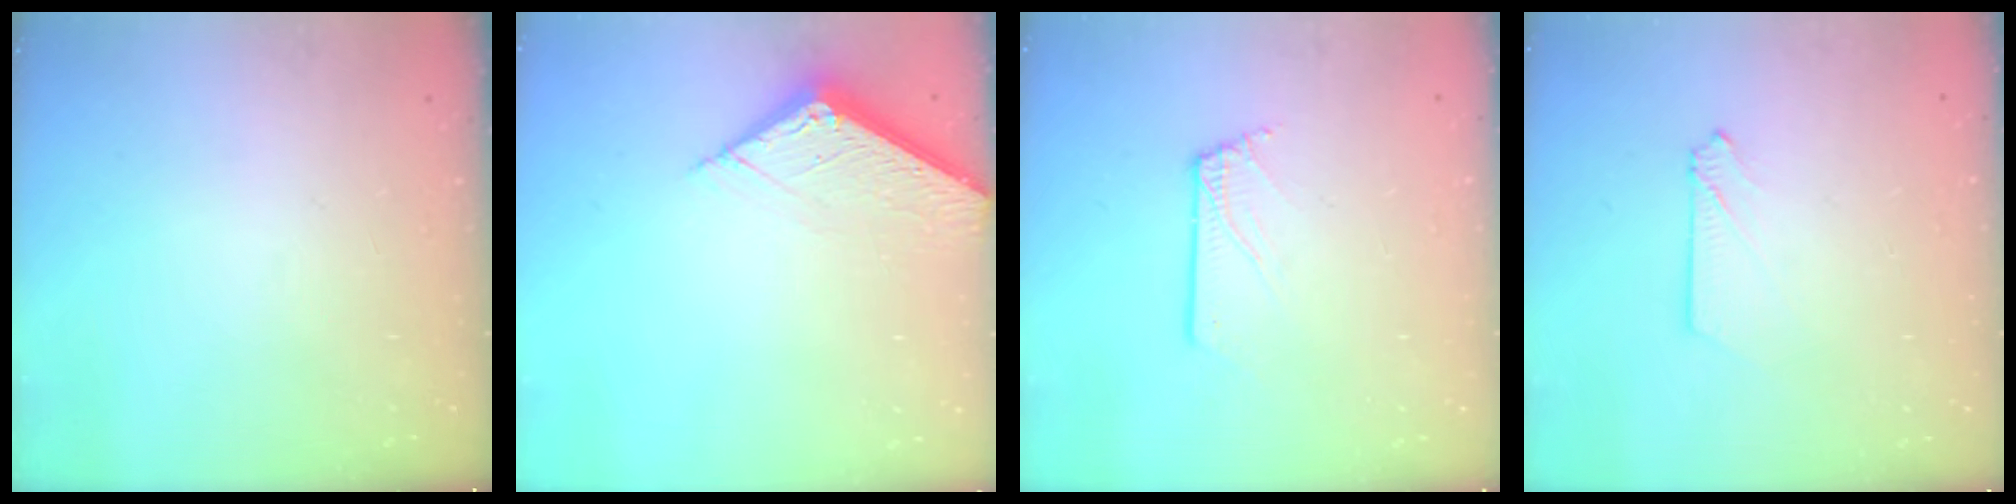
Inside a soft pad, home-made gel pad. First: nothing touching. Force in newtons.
{"total": 7.9, "press": 7.9, "slide": 0.4}
{"total": 1.0, "press": 1.0, "slide": 0.1}
{"total": 3.3, "press": 3.2, "slide": 0.4}